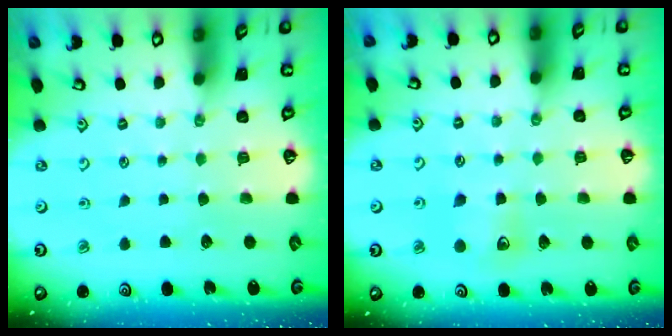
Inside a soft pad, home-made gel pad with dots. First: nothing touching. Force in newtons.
{"total": 7.3, "press": 7.3, "slide": 0.5}